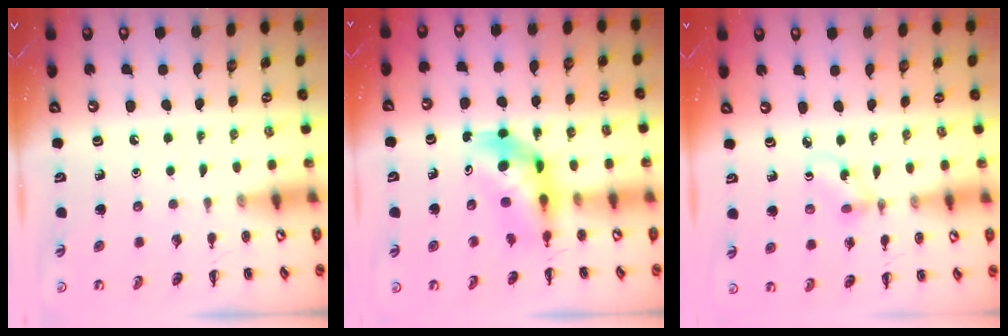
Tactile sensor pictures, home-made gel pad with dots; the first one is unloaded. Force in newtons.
{"total": 6.3, "press": 6.1, "slide": 1.4}
{"total": 2.9, "press": 2.9, "slide": 0.7}